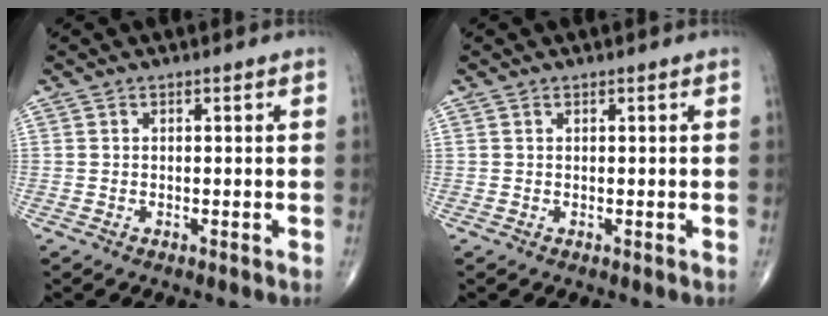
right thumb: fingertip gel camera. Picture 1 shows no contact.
{"total": 0.0}